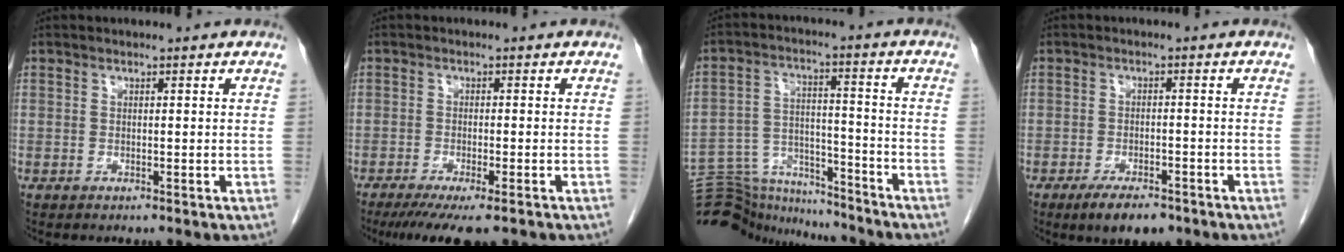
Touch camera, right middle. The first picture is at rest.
{"total": 8.1, "force": [-6.0, 1.3, 5.4], "torque": [-0.077, -0.018, -0.092]}
{"total": 17.9, "force": [-17.1, 3.9, 3.6], "torque": [-0.086, 0.027, -0.268]}
{"total": 5.7, "force": [-4.0, 2.1, 3.5], "torque": [-0.057, -0.004, -0.060]}